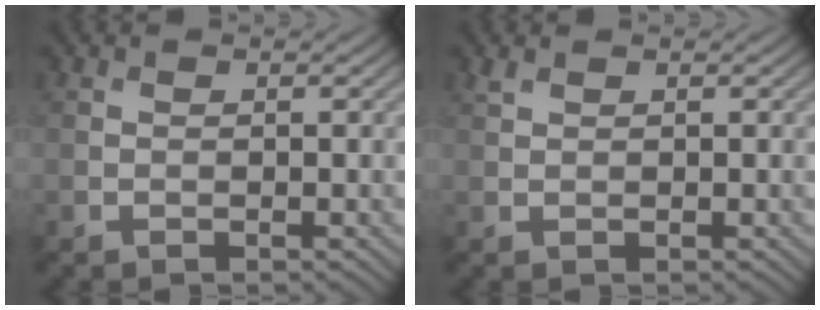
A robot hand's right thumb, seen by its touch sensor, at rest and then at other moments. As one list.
[{"total": 0.8, "force": [0.6, 0.2, 0.4], "torque": [-0.014, 0.002, 0.016]}]